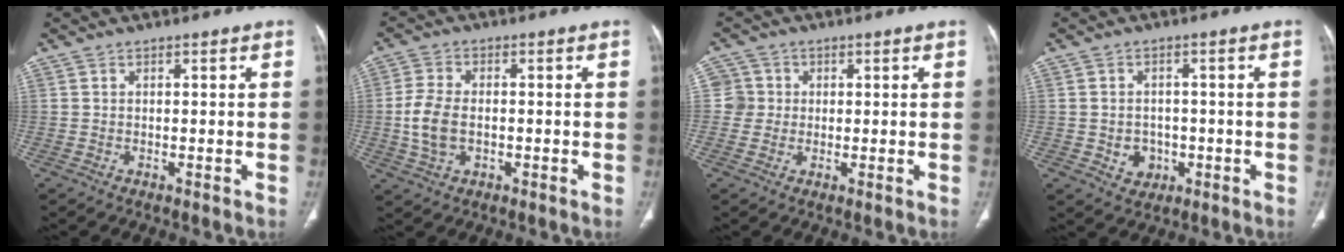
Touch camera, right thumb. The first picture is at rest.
{"total": 7.2, "force": [-0.9, 4.6, 5.4], "torque": [-0.120, 0.006, -0.017]}
{"total": 3.8, "force": [0.3, 3.8, 0.0], "torque": [0.030, 0.008, 0.002]}
{"total": 4.6, "force": [-1.1, 4.0, 2.1], "torque": [-0.010, 0.008, -0.007]}